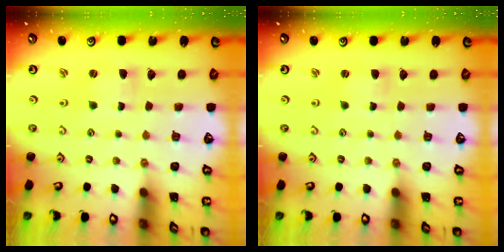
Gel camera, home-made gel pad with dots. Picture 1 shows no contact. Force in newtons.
{"total": 2.5, "press": 2.4, "slide": 0.5}